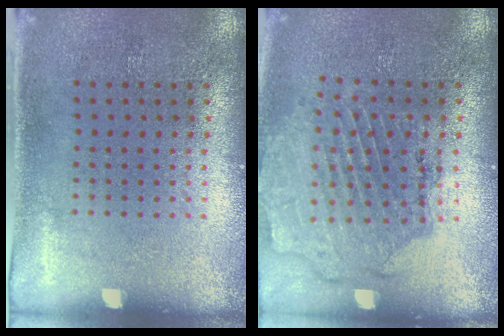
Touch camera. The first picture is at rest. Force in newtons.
{"total": 1.6, "press": 1.5, "slide": 0.3}